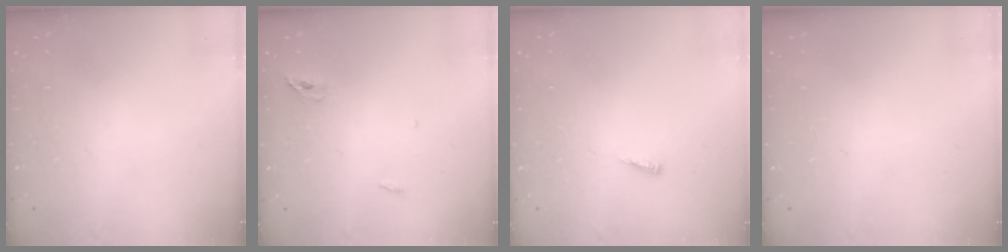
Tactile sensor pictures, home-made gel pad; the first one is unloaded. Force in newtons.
{"total": 2.1, "press": 1.9, "slide": 1.0}
{"total": 3.8, "press": 3.8, "slide": 0.4}
{"total": 0.9, "press": 0.9, "slide": 0.1}